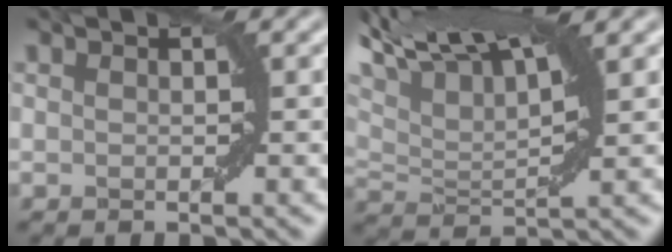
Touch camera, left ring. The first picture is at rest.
{"total": 9.6, "force": [5.6, 3.5, 7.0], "torque": [-0.128, 0.034, 0.096]}